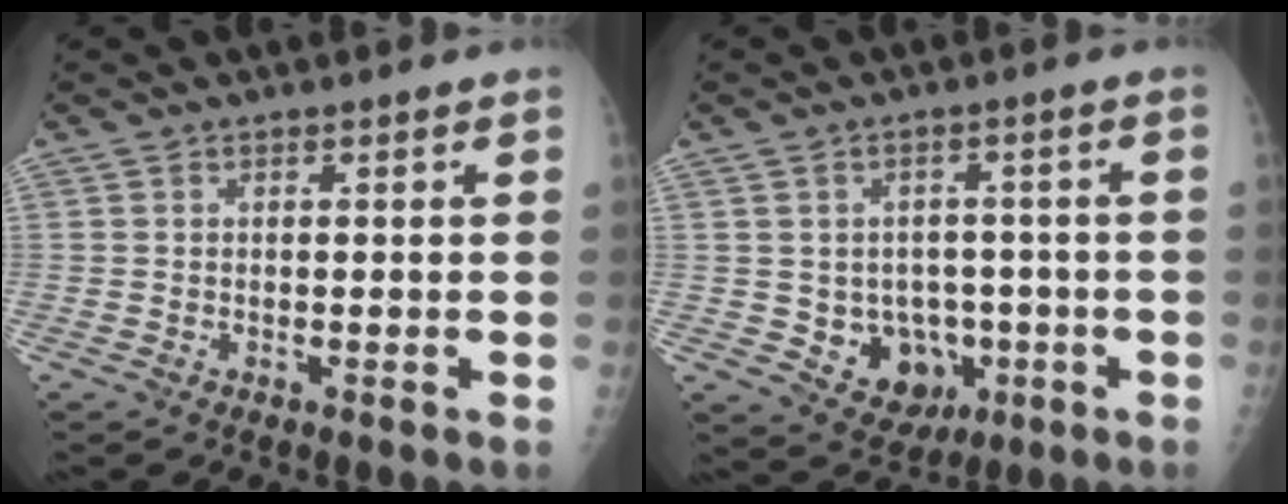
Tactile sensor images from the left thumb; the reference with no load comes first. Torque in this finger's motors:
{"motor_torque": [-0.33, 0.42, 0.18, -0.09, 0.00]}